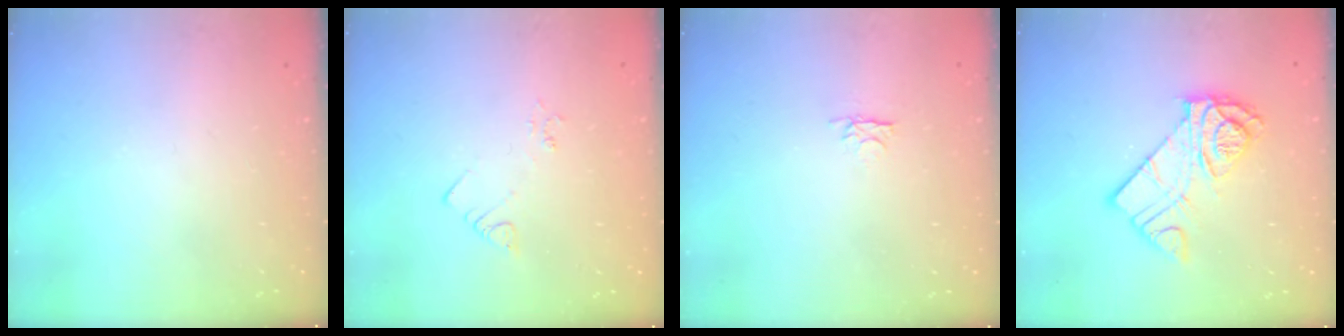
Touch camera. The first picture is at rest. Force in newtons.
{"total": 2.4, "press": 2.4, "slide": 0.4}
{"total": 2.8, "press": 2.7, "slide": 0.4}
{"total": 12.9, "press": 12.9, "slide": 0.7}